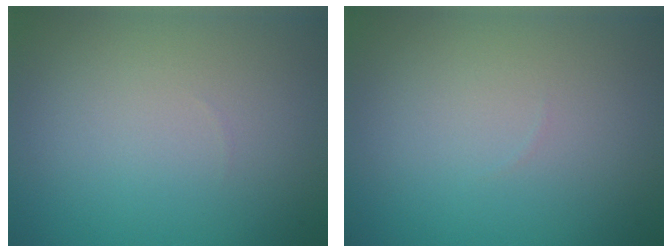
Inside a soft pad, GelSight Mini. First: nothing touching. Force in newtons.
{"total": 0.0}